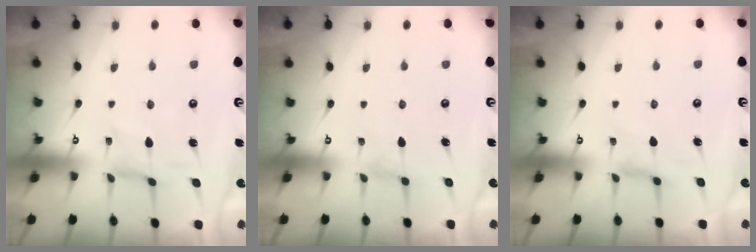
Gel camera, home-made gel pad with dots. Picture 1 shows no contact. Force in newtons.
{"total": 0.0}
{"total": 2.8, "press": 2.8, "slide": 0.3}